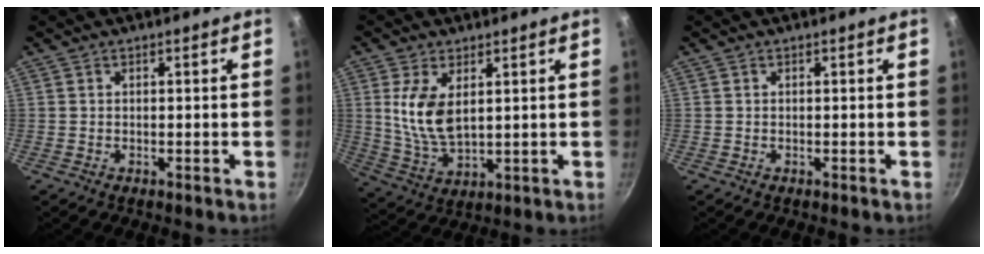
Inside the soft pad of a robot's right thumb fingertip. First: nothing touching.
{"total": 9.6, "force": [2.5, 5.1, 7.8], "torque": [-0.153, -0.023, 0.059]}
{"total": 0.0}